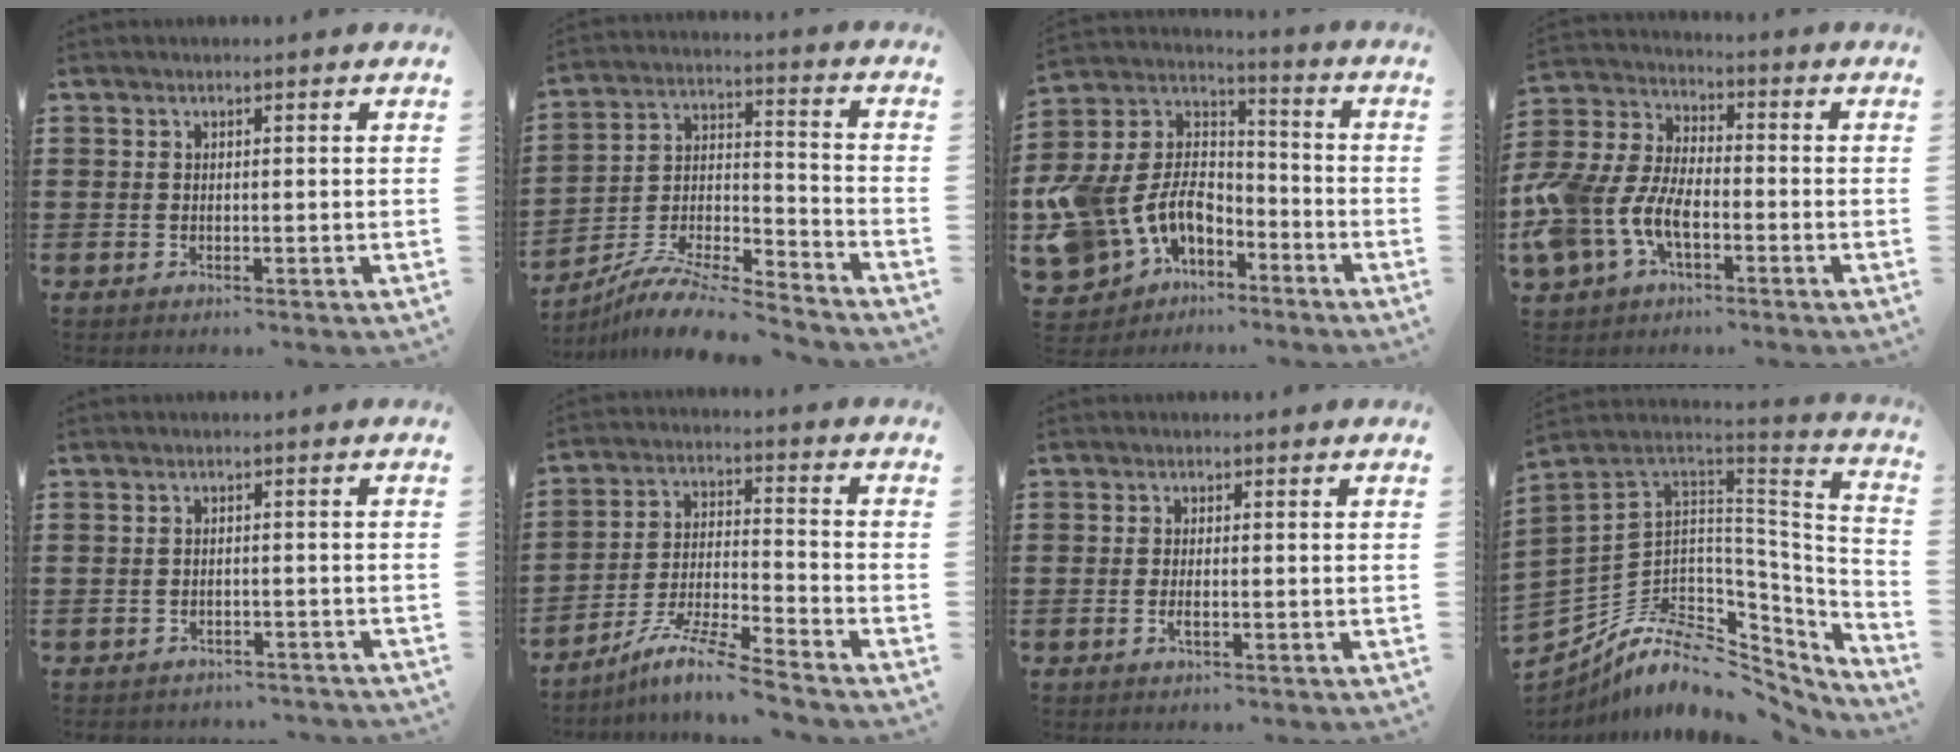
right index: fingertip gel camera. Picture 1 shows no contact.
{"total": 9.3, "force": [-8.7, 1.0, 3.3], "torque": [-0.060, 0.011, -0.173]}
{"total": 11.2, "force": [-5.5, 8.4, 5.1], "torque": [-0.160, 0.004, -0.107]}
{"total": 8.4, "force": [-3.8, 5.0, 5.6], "torque": [-0.172, -0.017, -0.087]}
{"total": 1.8, "force": [-1.8, 0.3, -0.1], "torque": [-0.005, 0.000, -0.039]}
{"total": 8.7, "force": [-7.4, 0.1, 4.5], "torque": [-0.094, 0.000, -0.149]}
{"total": 1.4, "force": [-0.4, 0.4, 1.3], "torque": [-0.031, -0.004, -0.009]}
{"total": 9.9, "force": [-4.4, 6.5, 6.1], "torque": [-0.149, -0.011, -0.076]}